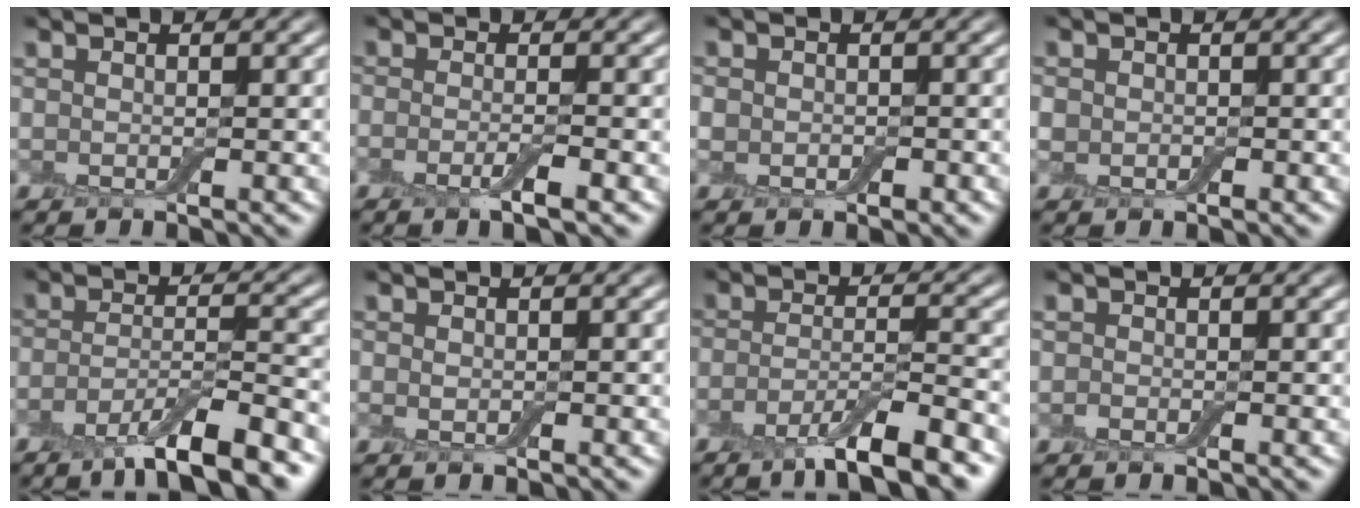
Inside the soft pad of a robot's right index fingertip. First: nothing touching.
{"total": 2.3, "force": [-1.0, 0.5, 2.0], "torque": [-0.036, -0.005, -0.022]}
{"total": 2.0, "force": [-0.3, 1.7, 1.1], "torque": [-0.015, -0.004, -0.009]}
{"total": 1.5, "force": [-0.2, 1.3, 0.7], "torque": [-0.011, 0.000, -0.009]}
{"total": 7.2, "force": [-4.8, 1.6, 5.2], "torque": [-0.079, 0.000, -0.089]}
{"total": 0.8, "force": [0.0, 0.6, 0.5], "torque": [-0.012, 0.000, -0.002]}
{"total": 6.5, "force": [-4.2, 1.3, 4.8], "torque": [-0.074, 0.001, -0.079]}
{"total": 0.6, "force": [-0.2, 0.5, 0.3], "torque": [-0.004, -0.001, -0.007]}